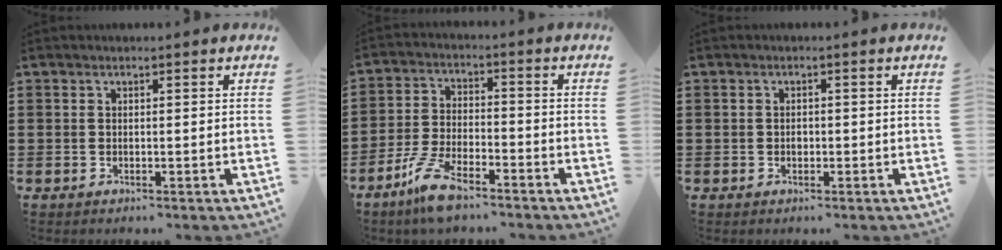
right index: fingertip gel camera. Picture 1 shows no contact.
{"total": 7.2, "force": [-5.4, 1.8, 4.5], "torque": [-0.112, -0.004, -0.106]}
{"total": 1.0, "force": [-0.2, 0.6, 0.8], "torque": [-0.017, 0.000, -0.003]}